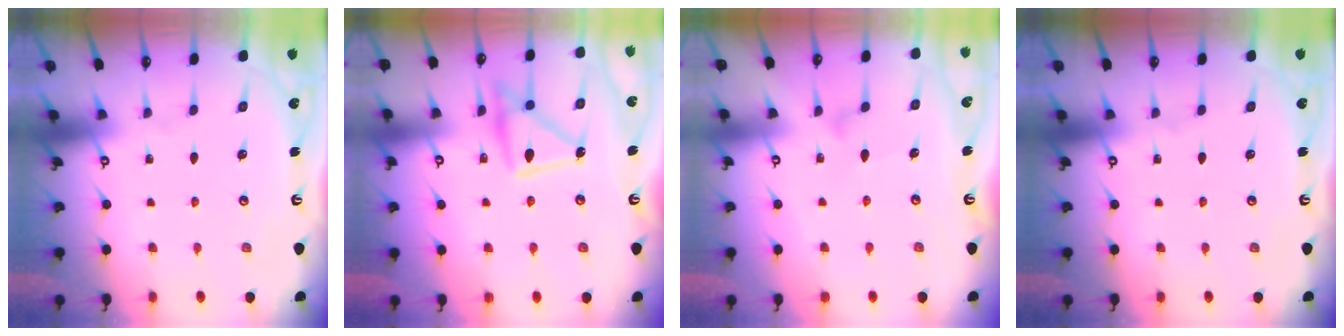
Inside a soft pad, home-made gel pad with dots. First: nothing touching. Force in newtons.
{"total": 15.8, "press": 15.8, "slide": 0.9}
{"total": 8.4, "press": 8.4, "slide": 0.2}
{"total": 0.0}